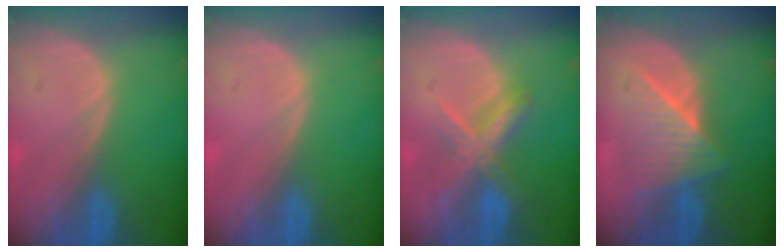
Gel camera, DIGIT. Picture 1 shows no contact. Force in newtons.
{"total": 0.0}
{"total": 7.2, "press": 6.1, "slide": 3.9}
{"total": 6.6, "press": 6.6, "slide": 0.6}